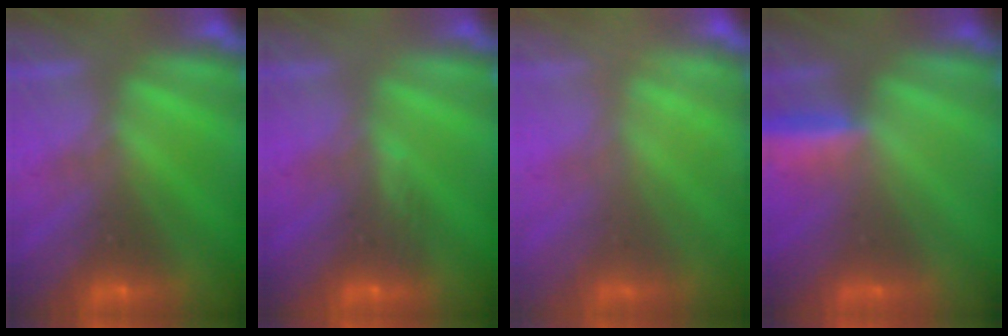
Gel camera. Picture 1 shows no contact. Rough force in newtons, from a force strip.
{"total": 2.9}
{"total": 2.4}
{"total": 2.9}